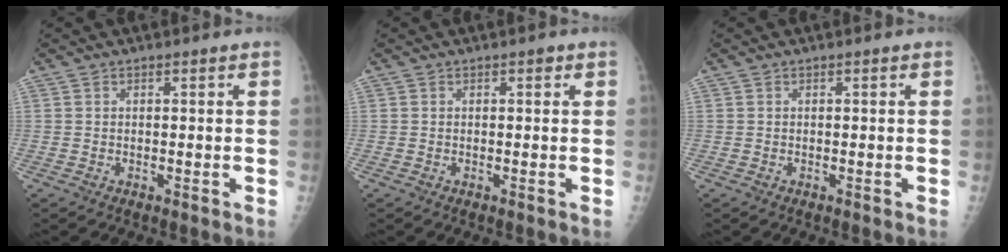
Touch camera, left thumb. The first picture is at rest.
{"total": 0.6, "force": [0.3, 0.4, 0.4], "torque": [0.001, 0.001, 0.000]}
{"total": 0.0}